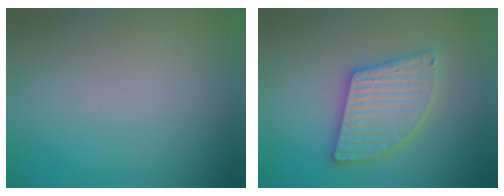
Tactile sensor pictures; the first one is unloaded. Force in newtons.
{"total": 5.4, "press": 5.4, "slide": 0.6}